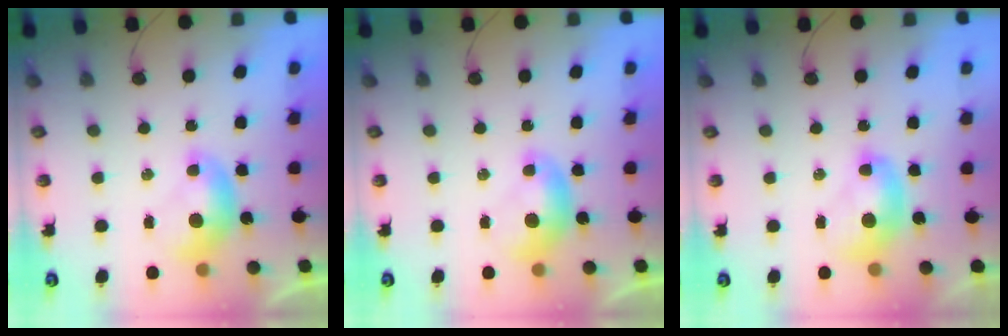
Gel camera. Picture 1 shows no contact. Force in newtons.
{"total": 0.0}
{"total": 2.2, "press": 2.2, "slide": 0.2}